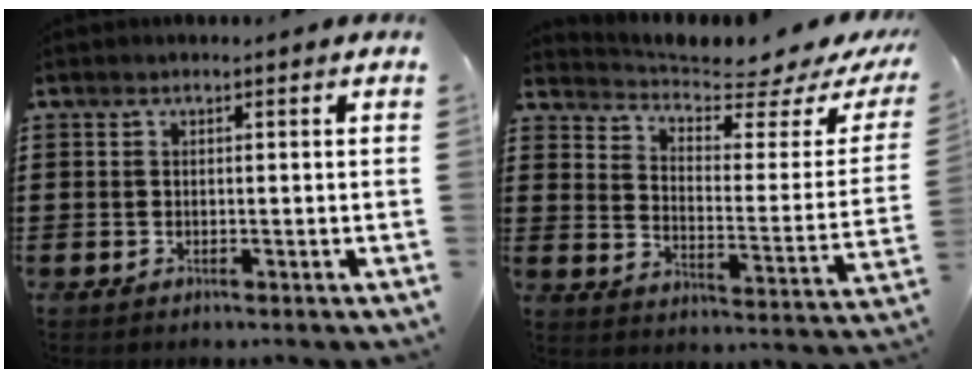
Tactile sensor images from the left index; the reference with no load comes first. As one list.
[{"total": 3.9, "force": [3.4, 0.5, 1.9], "torque": [-0.051, -0.036, 0.050]}]